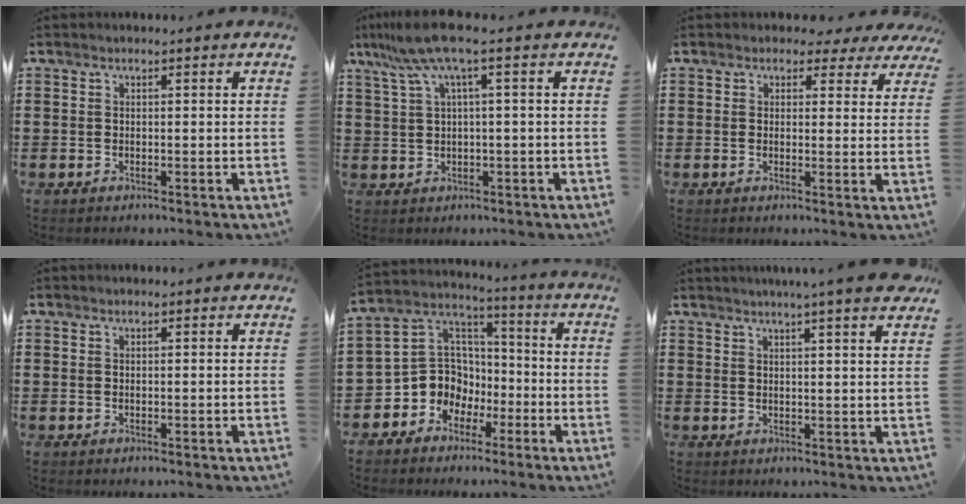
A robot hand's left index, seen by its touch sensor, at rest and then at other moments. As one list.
[{"total": 6.7, "force": [2.3, -0.1, 6.2], "torque": [-0.147, -0.016, 0.035]}, {"total": 2.4, "force": [1.7, 1.4, 0.9], "torque": [-0.018, 0.003, 0.029]}, {"total": 0.6, "force": [0.4, 0.1, 0.3], "torque": [-0.008, 0.002, 0.009]}, {"total": 8.5, "force": [-2.8, 7.9, 1.5], "torque": [-0.074, 0.003, -0.054]}, {"total": 4.4, "force": [3.8, -0.9, 2.0], "torque": [-0.042, -0.016, 0.063]}]